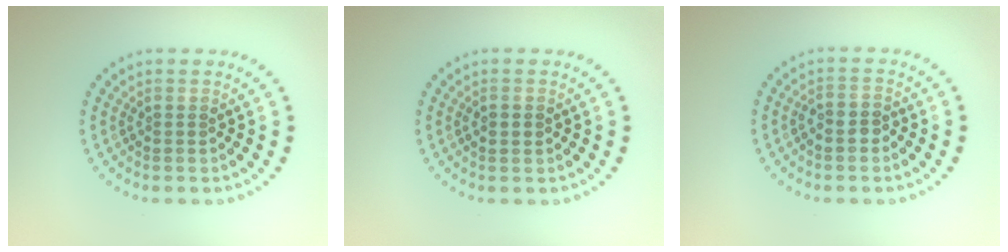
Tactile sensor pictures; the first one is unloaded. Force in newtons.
{"total": 1.5, "press": 1.4, "slide": 0.2}
{"total": 1.3, "press": 1.1, "slide": 0.7}